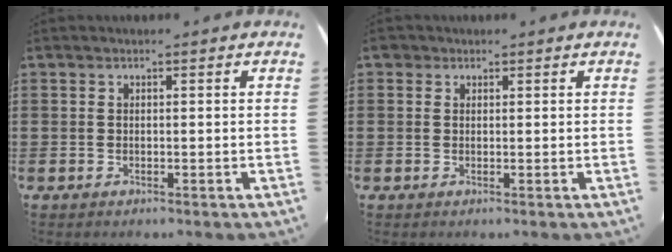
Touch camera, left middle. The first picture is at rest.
{"total": 1.2, "force": [0.7, 0.9, 0.3], "torque": [-0.011, 0.007, 0.013]}